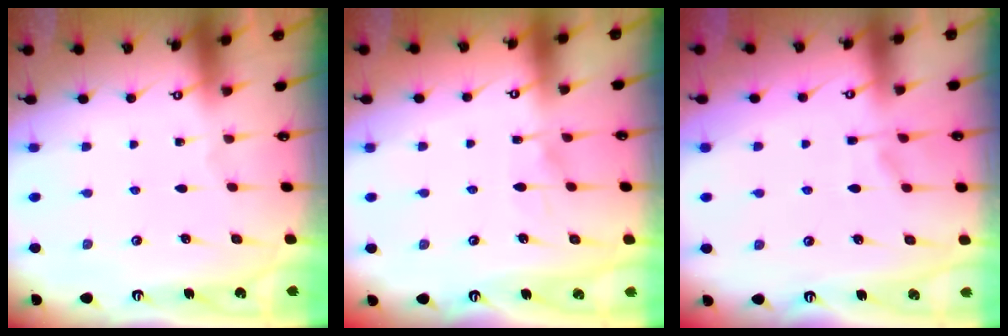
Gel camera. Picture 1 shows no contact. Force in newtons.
{"total": 4.4, "press": 4.3, "slide": 0.4}
{"total": 1.3, "press": 0.0, "slide": 1.3}